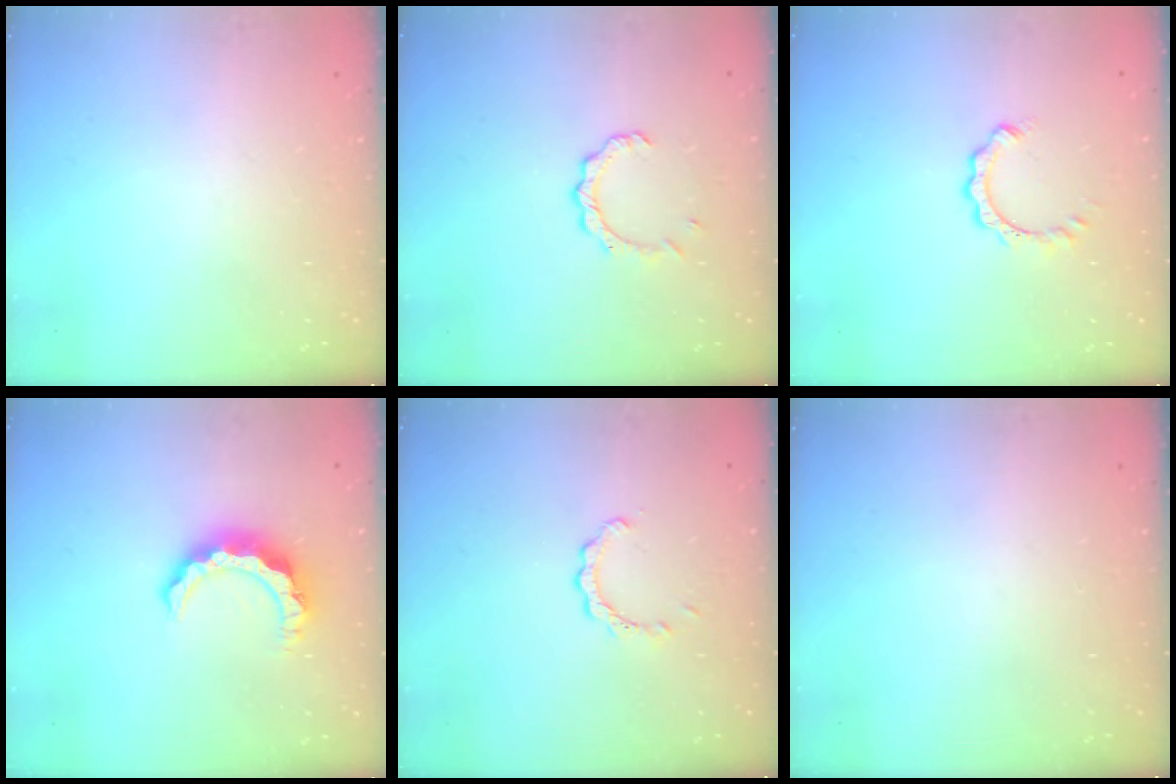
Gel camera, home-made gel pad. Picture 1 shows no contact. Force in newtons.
{"total": 4.1, "press": 4.1, "slide": 0.5}
{"total": 4.4, "press": 4.4, "slide": 0.2}
{"total": 8.3, "press": 8.3, "slide": 0.9}
{"total": 2.1, "press": 2.1, "slide": 0.1}
{"total": 0.0}